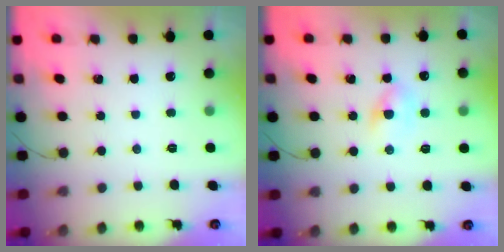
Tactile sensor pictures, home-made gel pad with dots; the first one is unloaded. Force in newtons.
{"total": 2.9, "press": 2.8, "slide": 0.8}